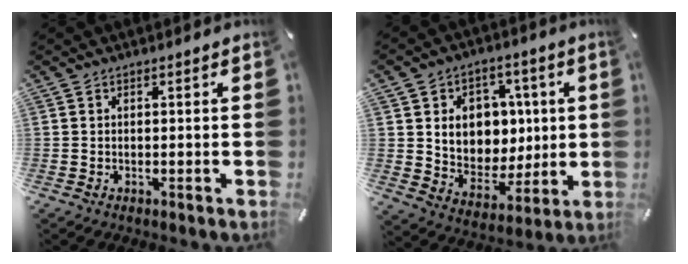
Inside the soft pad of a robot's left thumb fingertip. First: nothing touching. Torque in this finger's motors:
{"motor_torque": [1.83, 3.17, 0.26, 0.09, 0.14]}